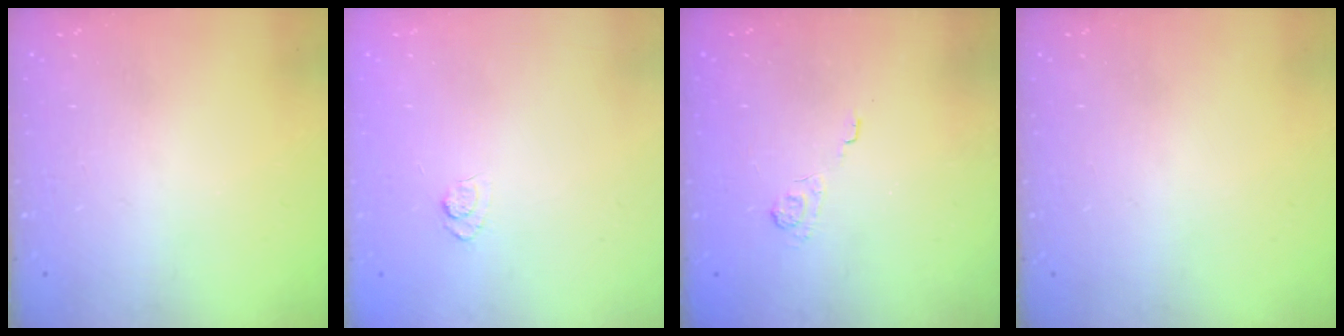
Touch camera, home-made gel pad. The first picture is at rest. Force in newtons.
{"total": 3.9, "press": 3.7, "slide": 1.3}
{"total": 1.9, "press": 1.3, "slide": 1.3}
{"total": 0.0}